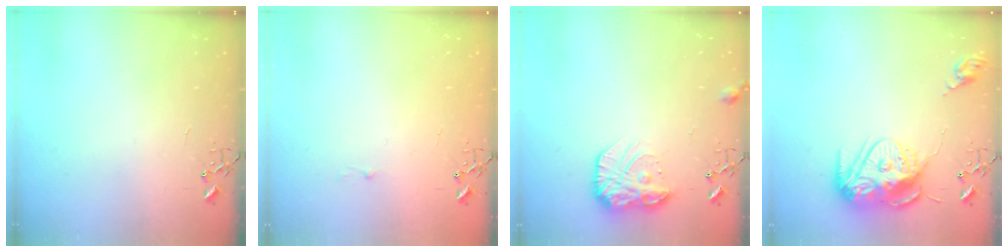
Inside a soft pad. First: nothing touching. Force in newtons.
{"total": 1.8, "press": 1.8, "slide": 0.2}
{"total": 14.1, "press": 14.1, "slide": 0.8}
{"total": 14.9, "press": 14.8, "slide": 1.2}